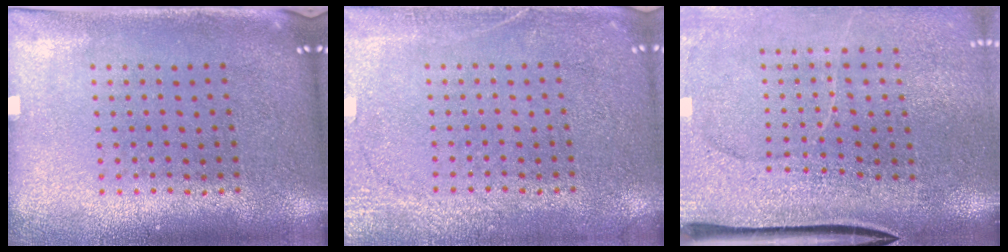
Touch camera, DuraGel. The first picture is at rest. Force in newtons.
{"total": 3.5, "press": 3.4, "slide": 0.5}
{"total": 3.8, "press": 3.1, "slide": 2.1}